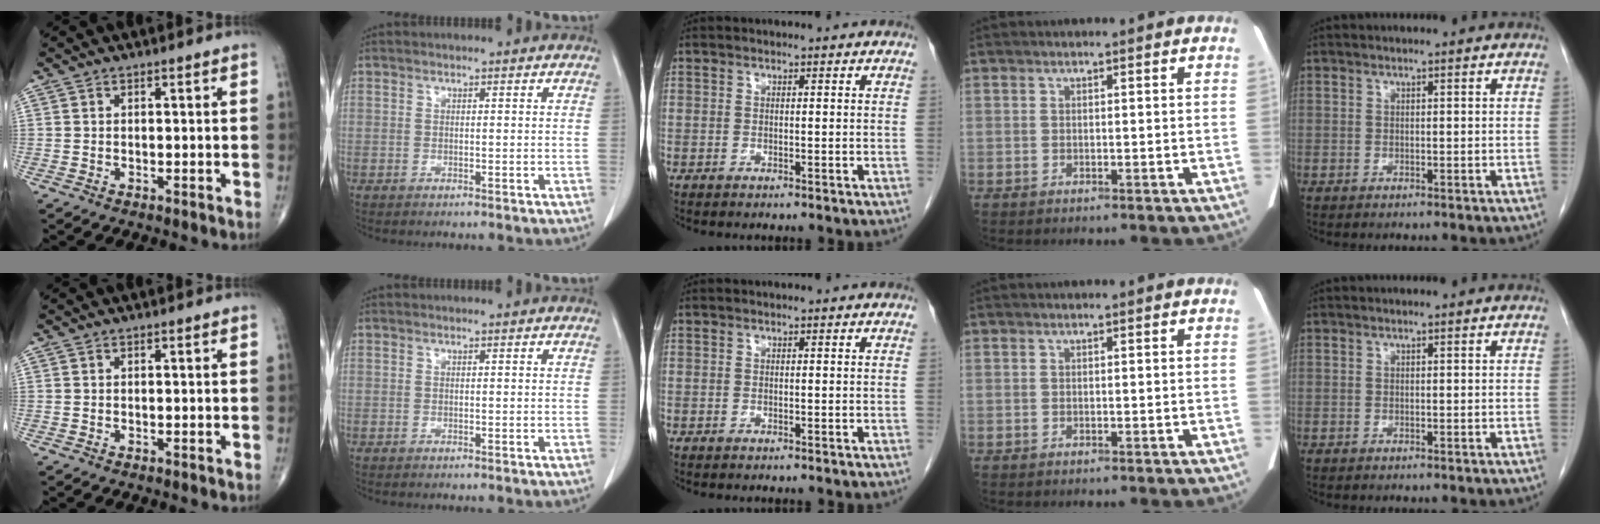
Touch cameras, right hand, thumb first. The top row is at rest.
{}